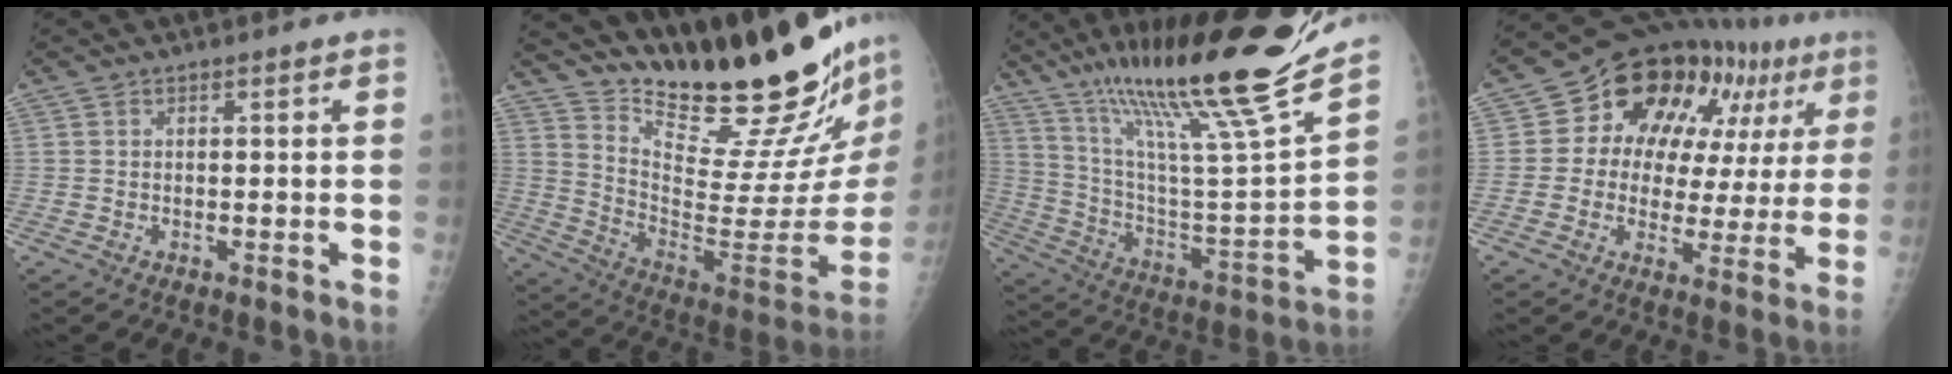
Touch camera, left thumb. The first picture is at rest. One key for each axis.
{"total": 30.3, "fx": 25.8, "fy": 5.1, "fz": 15.0, "tx": -0.209, "ty": -0.191, "tz": 0.373}
{"total": 28.5, "fx": 21.5, "fy": 1.8, "fz": 18.7, "tx": -0.292, "ty": -0.093, "tz": 0.359}
{"total": 20.3, "fx": 7.9, "fy": 12.6, "fz": 13.8, "tx": -0.135, "ty": 0.013, "tz": 0.109}